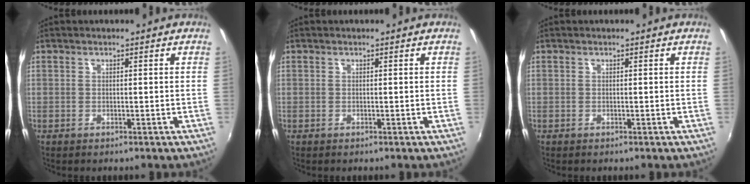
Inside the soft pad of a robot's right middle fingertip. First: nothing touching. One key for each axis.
{"total": 0.0}
{"total": 0.0}